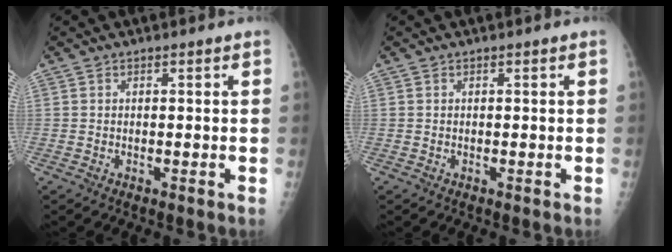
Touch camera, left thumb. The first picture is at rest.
{"total": 0.0}